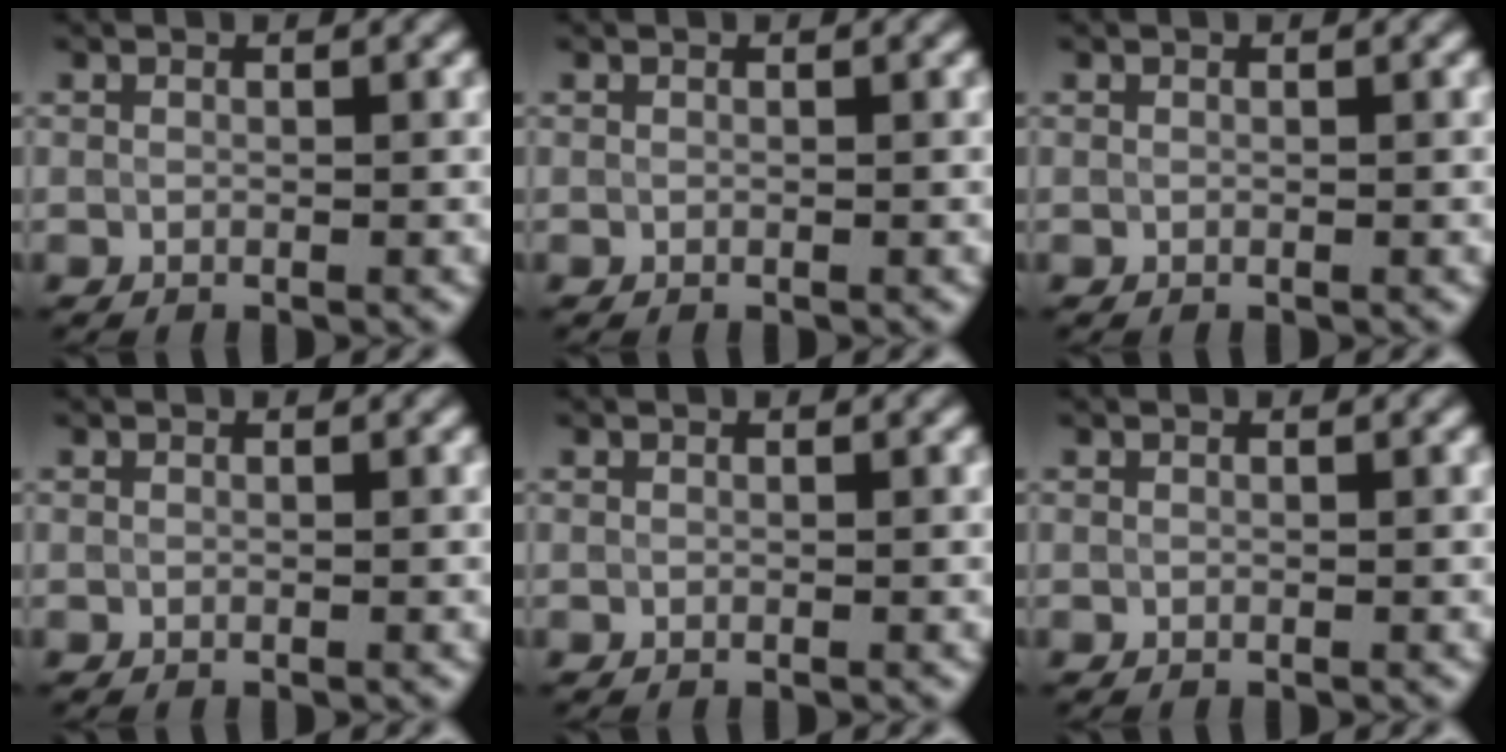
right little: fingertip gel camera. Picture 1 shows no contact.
{"total": 0.0}
{"total": 0.0}
{"total": 0.0}
{"total": 0.0}
{"total": 0.0}